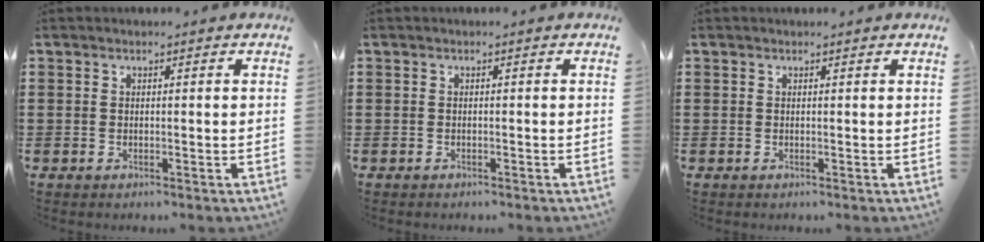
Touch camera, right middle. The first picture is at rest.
{"total": 0.0}
{"total": 0.0}